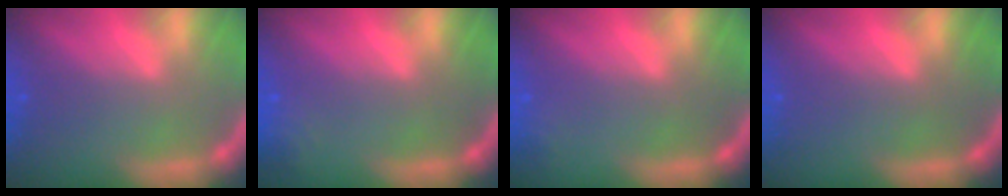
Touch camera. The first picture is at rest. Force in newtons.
{"total": 1.9}
{"total": 0.9}
{"total": 0.0}